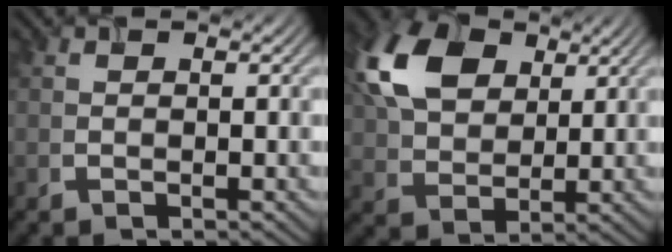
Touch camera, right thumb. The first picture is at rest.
{"total": 11.8, "force": [4.8, 7.7, 7.6], "torque": [-0.195, 0.027, 0.089]}